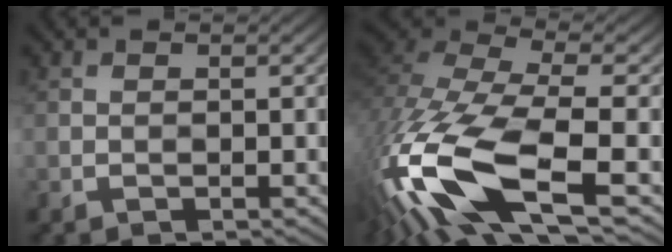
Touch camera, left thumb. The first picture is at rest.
{"total": 17.0, "force": [-4.8, 7.3, 14.6], "torque": [-0.369, -0.033, -0.091]}